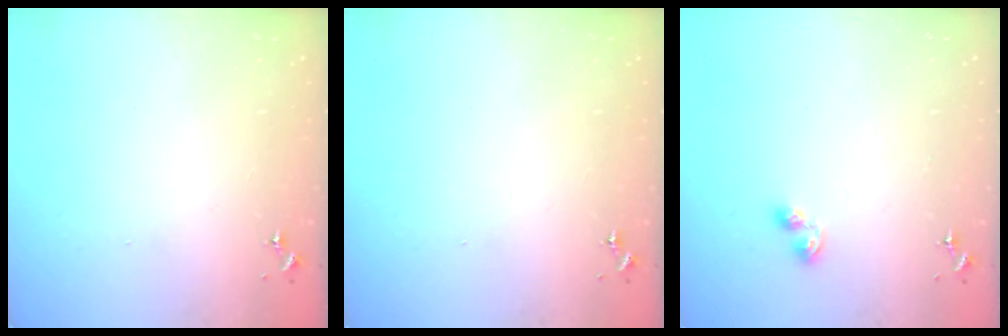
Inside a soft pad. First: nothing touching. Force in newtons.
{"total": 0.0}
{"total": 4.8, "press": 4.8, "slide": 0.5}